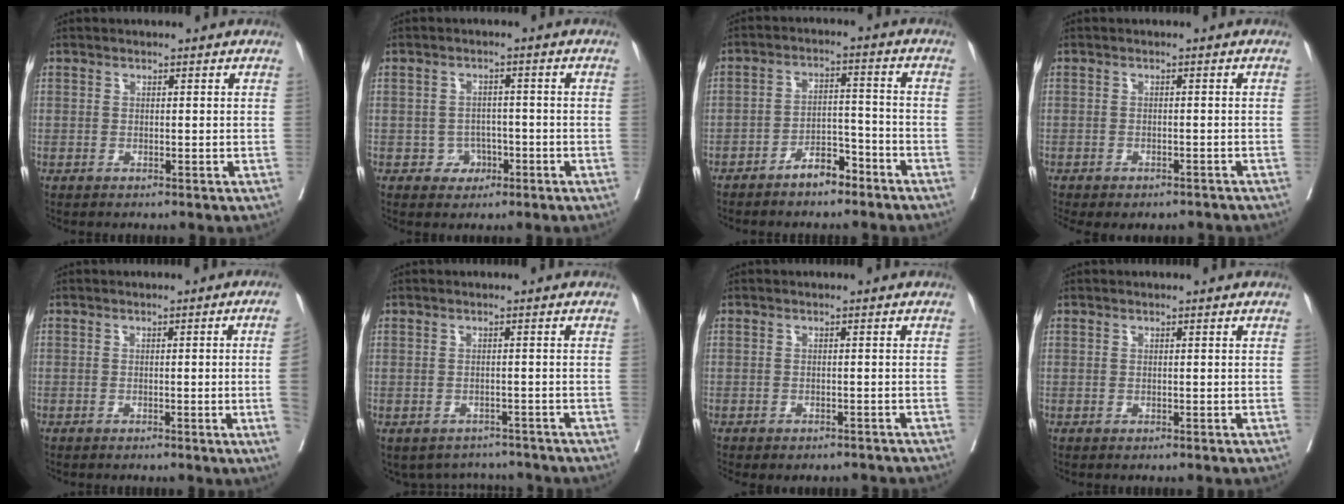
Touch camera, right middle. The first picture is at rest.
{"total": 3.0, "force": [-1.2, 2.7, 0.7], "torque": [0.000, 0.011, -0.013]}
{"total": 5.4, "force": [-4.1, 2.1, 2.7], "torque": [-0.048, 0.015, -0.069]}
{"total": 7.6, "force": [-6.1, 3.4, 2.8], "torque": [-0.050, 0.003, -0.074]}
{"total": 5.2, "force": [-0.8, -2.0, 4.8], "torque": [-0.057, -0.011, -0.010]}
{"total": 5.3, "force": [-4.8, 2.2, -0.2], "torque": [0.010, 0.015, -0.059]}
{"total": 4.3, "force": [-3.7, 1.7, 1.2], "torque": [-0.007, 0.005, -0.046]}
{"total": 0.0}